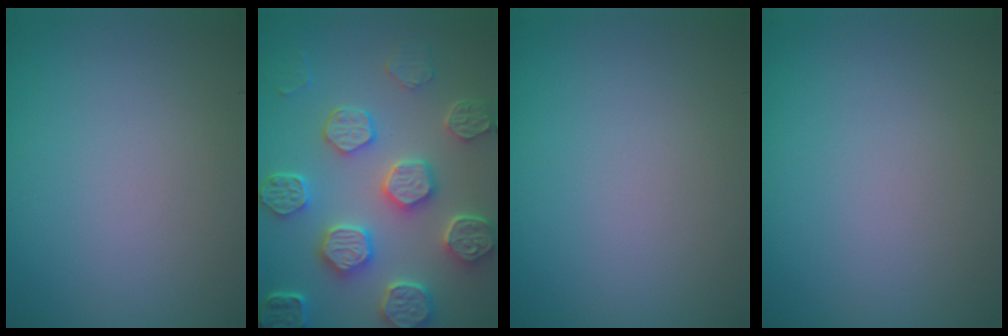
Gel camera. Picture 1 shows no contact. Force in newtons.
{"total": 7.5, "press": 6.2, "slide": 4.2}
{"total": 0.0}
{"total": 0.0}